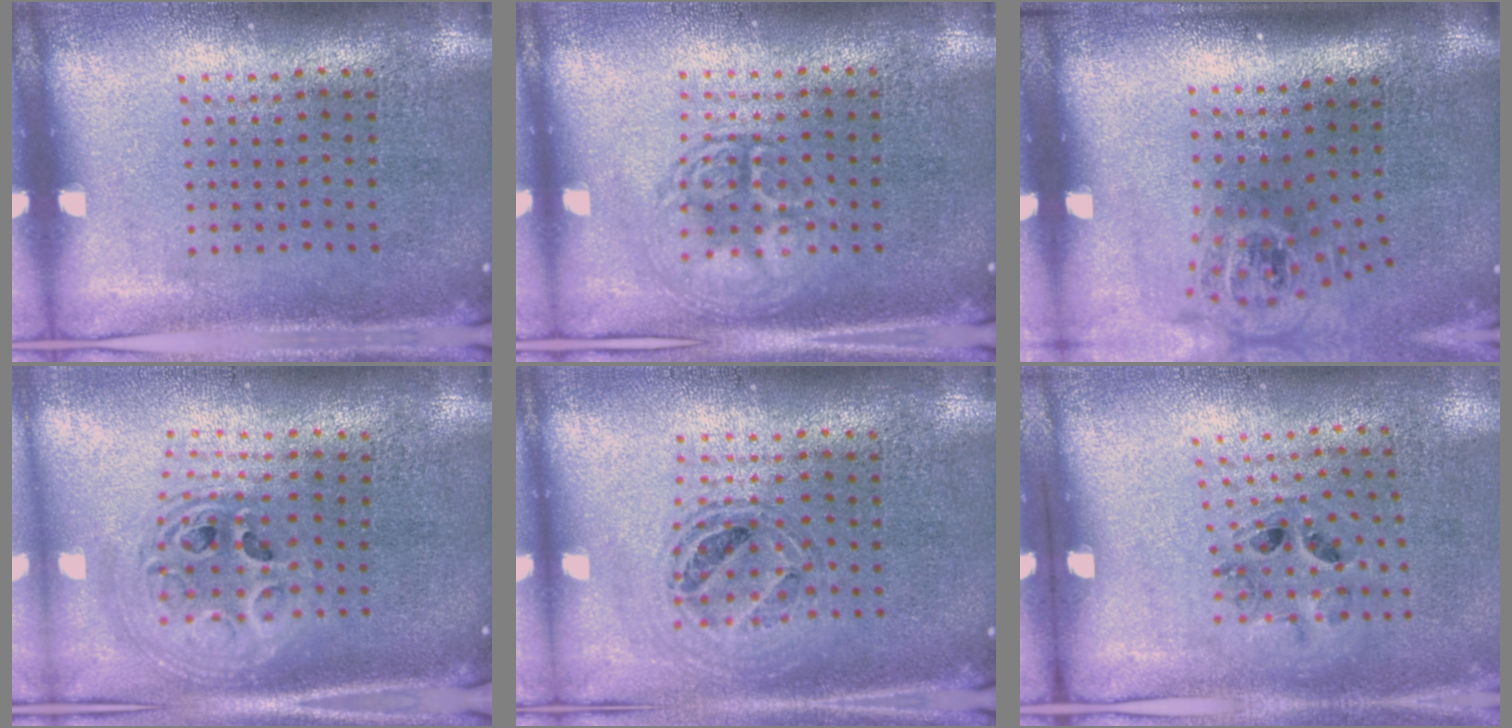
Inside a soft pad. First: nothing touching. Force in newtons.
{"total": 2.7, "press": 2.7, "slide": 0.3}
{"total": 1.7, "press": 1.2, "slide": 1.2}
{"total": 2.4, "press": 1.8, "slide": 1.5}
{"total": 0.7, "press": 0.6, "slide": 0.2}
{"total": 1.2, "press": 0.8, "slide": 0.9}